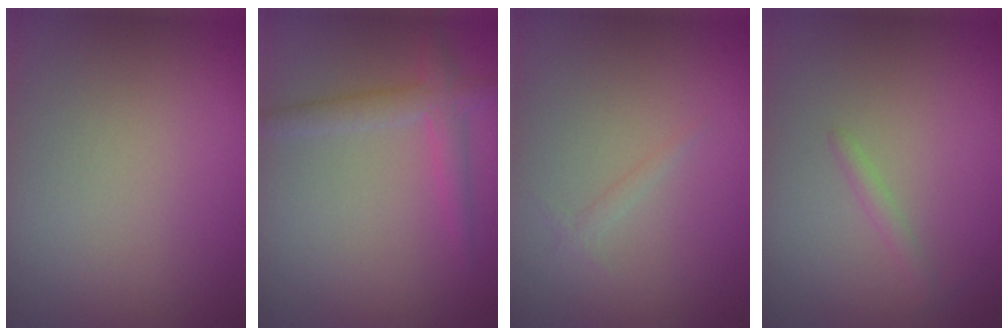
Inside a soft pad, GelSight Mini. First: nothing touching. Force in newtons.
{"total": 2.3, "press": 2.3, "slide": 0.0}
{"total": 0.6, "press": 0.6, "slide": 0.1}
{"total": 0.8, "press": 0.8, "slide": 0.1}